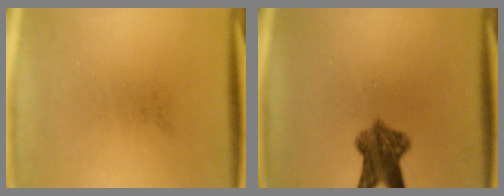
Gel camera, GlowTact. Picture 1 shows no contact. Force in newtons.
{"total": 6.8}